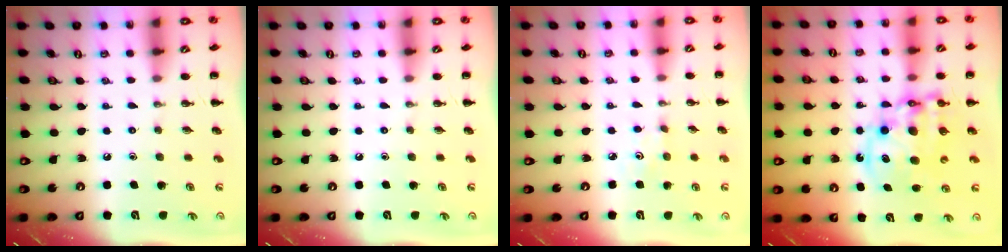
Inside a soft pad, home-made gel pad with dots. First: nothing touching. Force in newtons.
{"total": 0.0}
{"total": 2.2, "press": 2.1, "slide": 0.7}
{"total": 13.4, "press": 13.1, "slide": 2.9}